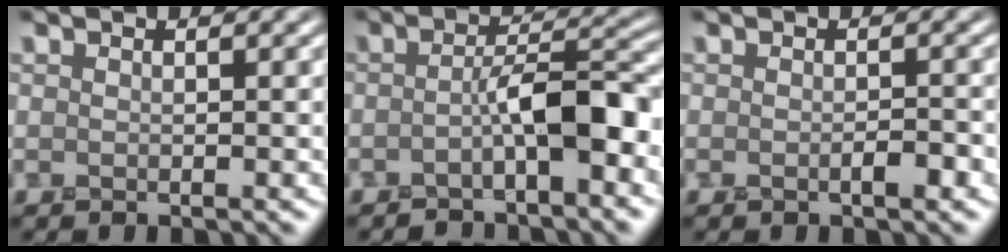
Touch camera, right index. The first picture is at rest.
{"total": 4.4, "force": [-1.7, 1.1, 3.8], "torque": [-0.061, 0.024, -0.032]}
{"total": 1.2, "force": [-0.6, 0.3, 1.0], "torque": [-0.016, 0.006, -0.010]}